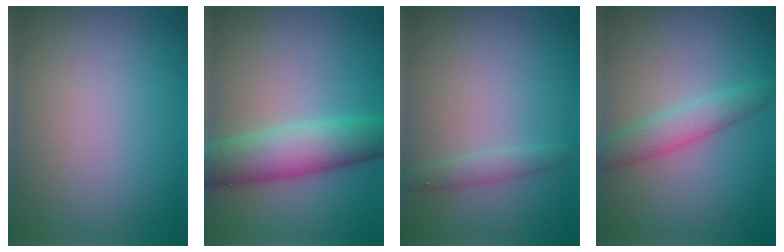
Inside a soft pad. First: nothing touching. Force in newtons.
{"total": 6.1, "press": 6.1, "slide": 0.3}
{"total": 1.3, "press": 1.3, "slide": 0.1}
{"total": 2.7, "press": 2.7, "slide": 0.1}